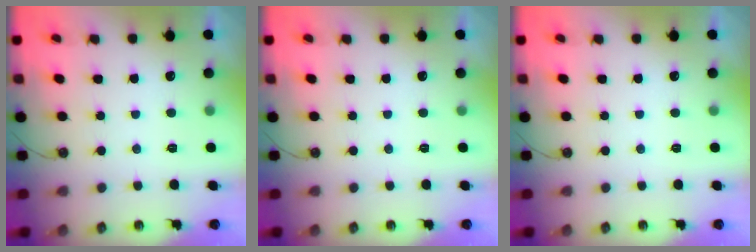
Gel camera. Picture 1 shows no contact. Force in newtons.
{"total": 0.0}
{"total": 0.0}